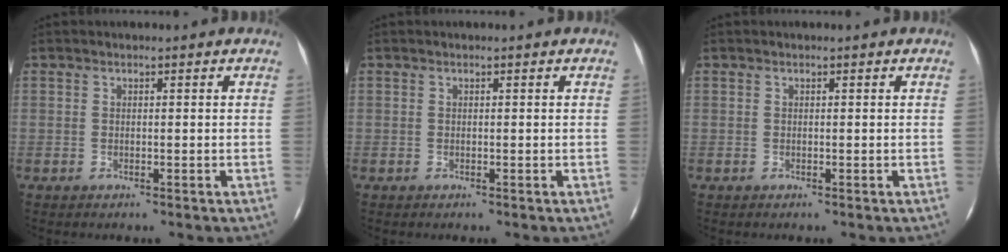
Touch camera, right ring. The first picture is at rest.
{"total": 0.0}
{"total": 0.0}